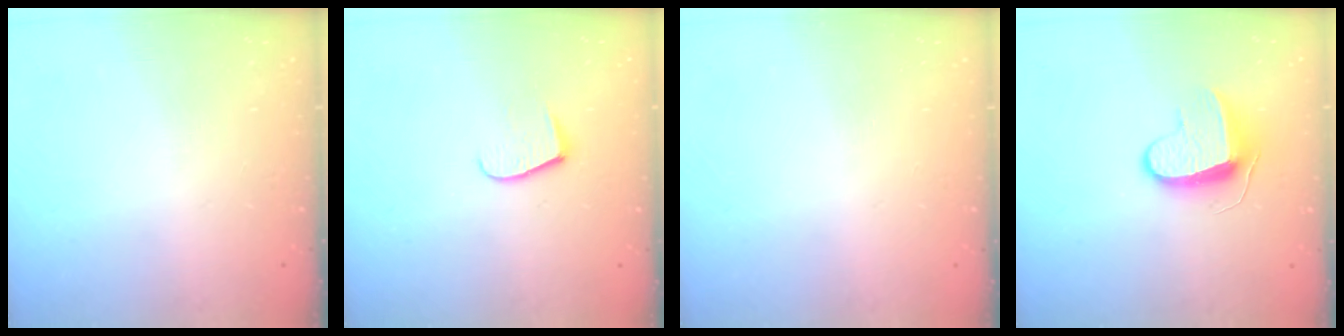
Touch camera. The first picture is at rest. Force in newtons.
{"total": 7.7, "press": 7.7, "slide": 0.6}
{"total": 0.5, "press": 0.5, "slide": 0.1}
{"total": 9.0, "press": 9.0, "slide": 0.5}